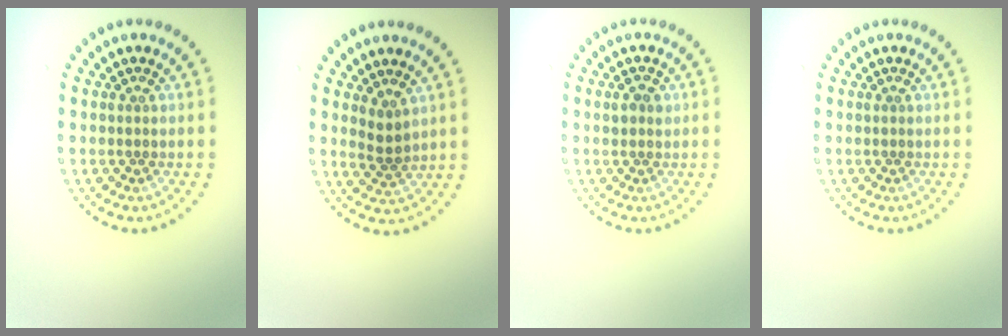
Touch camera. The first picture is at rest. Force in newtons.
{"total": 1.4, "press": 1.1, "slide": 0.8}
{"total": 1.2, "press": 1.1, "slide": 0.3}
{"total": 0.0}